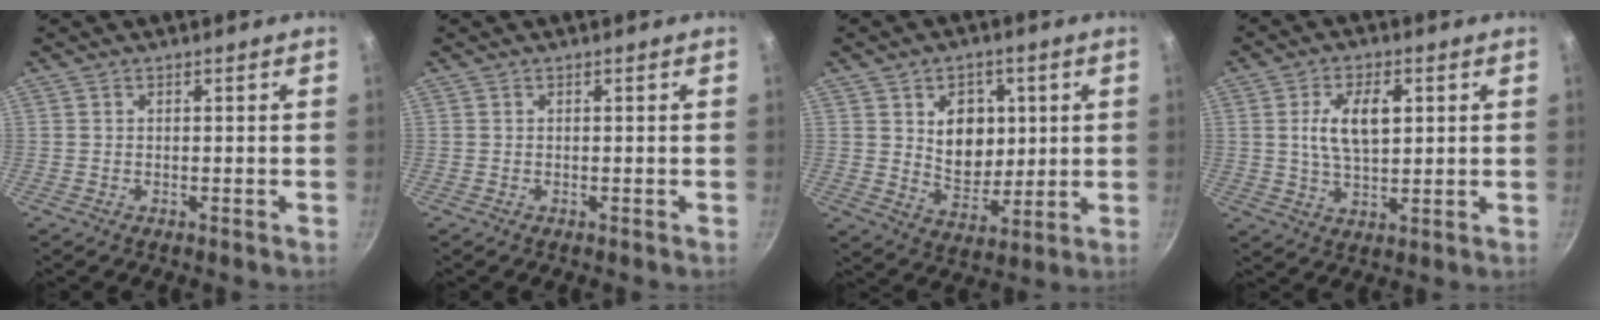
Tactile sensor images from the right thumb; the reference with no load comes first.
{"total": 0.0}
{"total": 10.8, "force": [2.6, 8.2, 6.6], "torque": [-0.062, -0.024, 0.049]}
{"total": 9.2, "force": [2.0, 4.9, 7.6], "torque": [-0.123, -0.004, 0.035]}